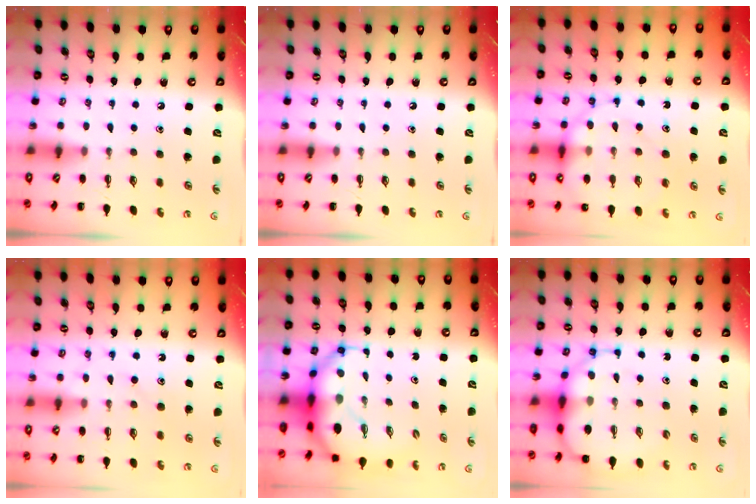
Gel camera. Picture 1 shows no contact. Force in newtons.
{"total": 0.0}
{"total": 15.4, "press": 15.2, "slide": 2.4}
{"total": 12.1, "press": 12.0, "slide": 0.9}
{"total": 11.4, "press": 11.0, "slide": 3.1}
{"total": 11.7, "press": 11.3, "slide": 3.2}